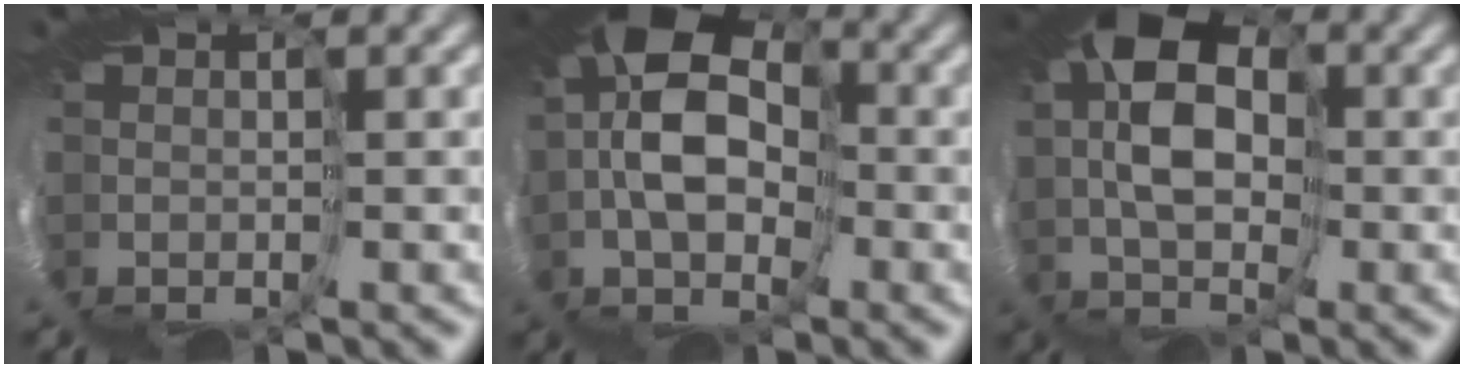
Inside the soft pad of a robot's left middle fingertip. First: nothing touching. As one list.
[{"total": 9.3, "force": [0.9, 5.6, 7.3], "torque": [-0.116, 0.021, -0.004]}, {"total": 5.8, "force": [2.2, 2.8, 4.5], "torque": [-0.092, 0.020, 0.023]}]